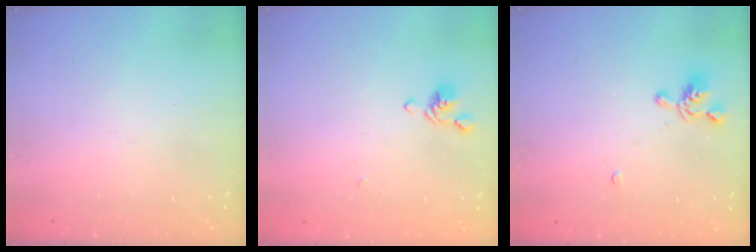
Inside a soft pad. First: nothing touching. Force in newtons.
{"total": 1.4, "press": 1.2, "slide": 0.6}
{"total": 4.7, "press": 4.6, "slide": 0.7}